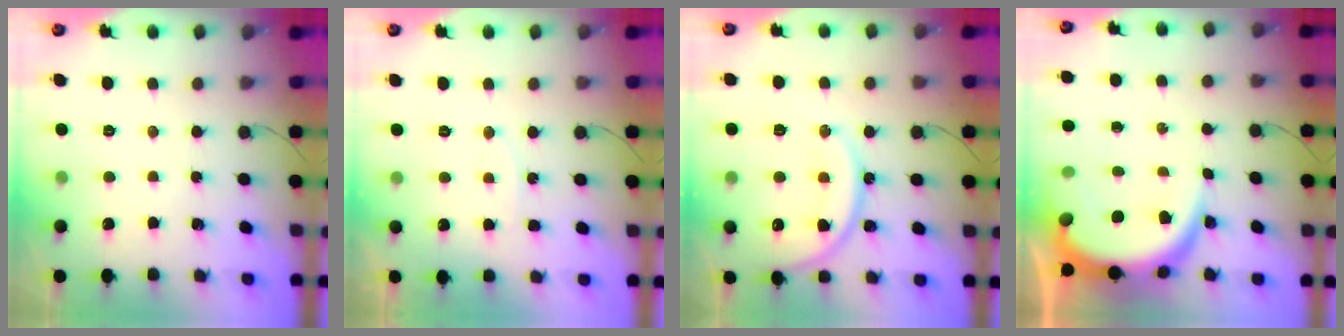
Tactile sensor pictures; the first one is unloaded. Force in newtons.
{"total": 5.1, "press": 4.7, "slide": 2.1}
{"total": 14.7, "press": 14.6, "slide": 1.3}
{"total": 9.6, "press": 9.6, "slide": 1.0}